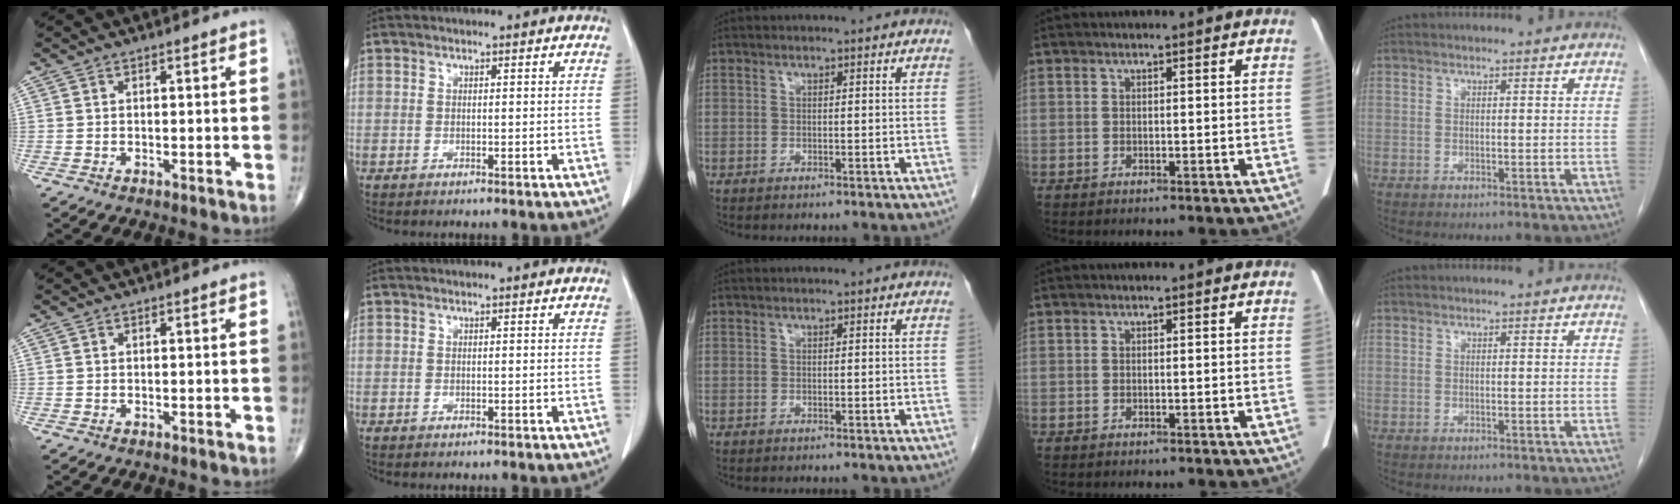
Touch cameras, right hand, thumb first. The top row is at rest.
{}